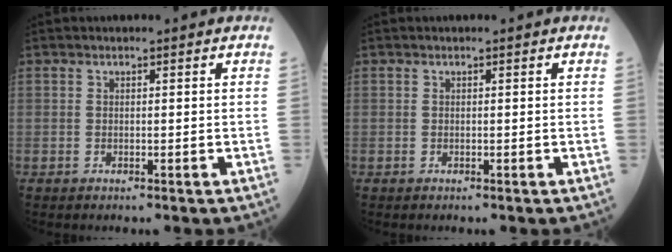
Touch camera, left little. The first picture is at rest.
{"total": 0.0}